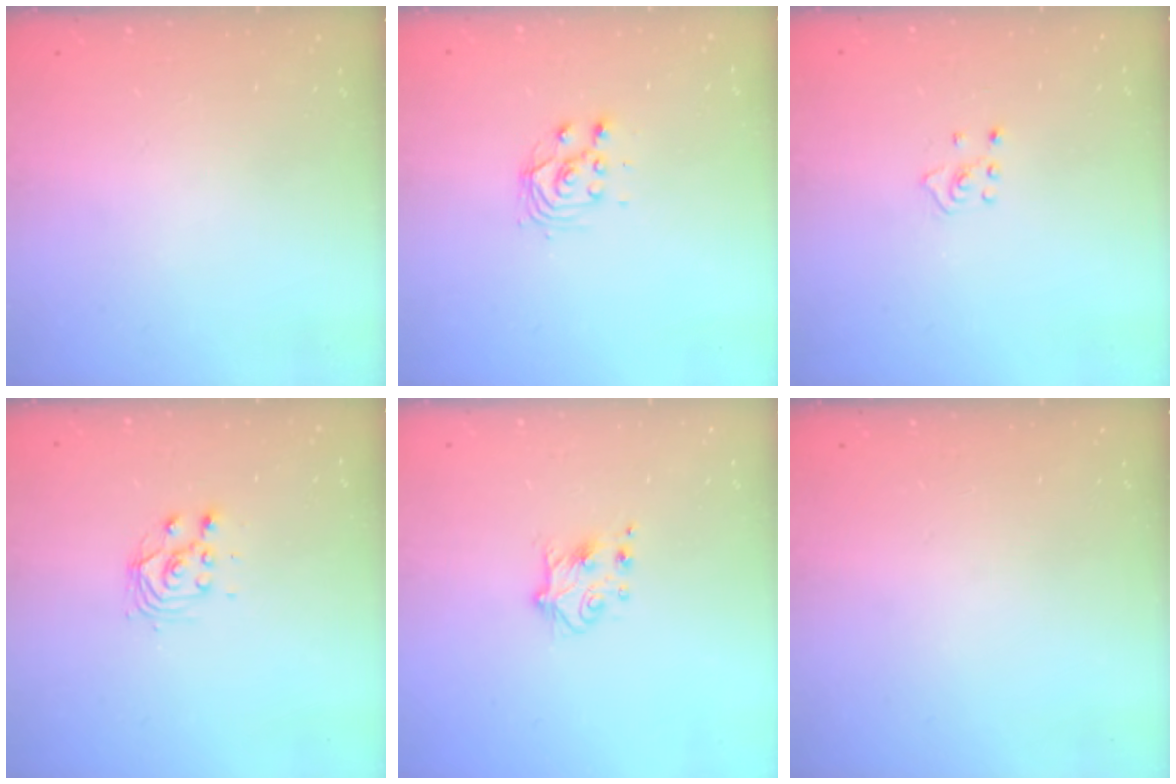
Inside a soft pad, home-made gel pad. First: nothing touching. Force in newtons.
{"total": 4.4, "press": 4.4, "slide": 0.2}
{"total": 2.4, "press": 2.4, "slide": 0.5}
{"total": 4.4, "press": 4.4, "slide": 0.2}
{"total": 5.5, "press": 5.4, "slide": 1.0}
{"total": 0.0}